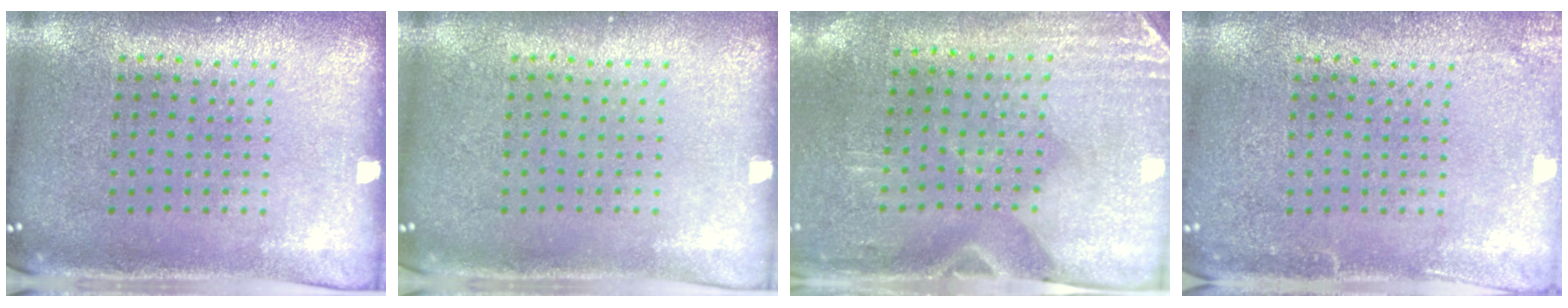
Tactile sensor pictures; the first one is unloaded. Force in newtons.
{"total": 0.0}
{"total": 2.9, "press": 2.5, "slide": 1.4}
{"total": 2.1, "press": 2.1, "slide": 0.2}